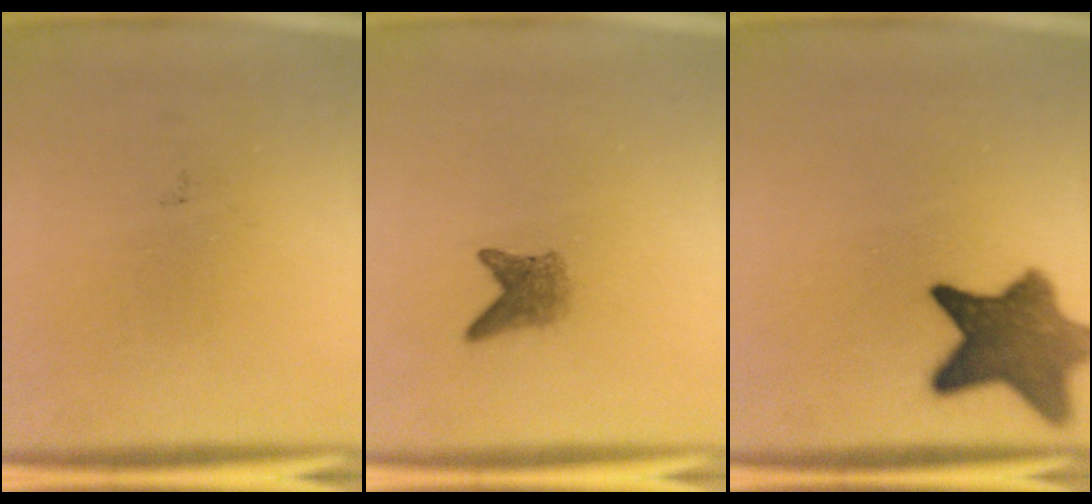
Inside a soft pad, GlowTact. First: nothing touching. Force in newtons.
{"total": 2.4}
{"total": 9.9}